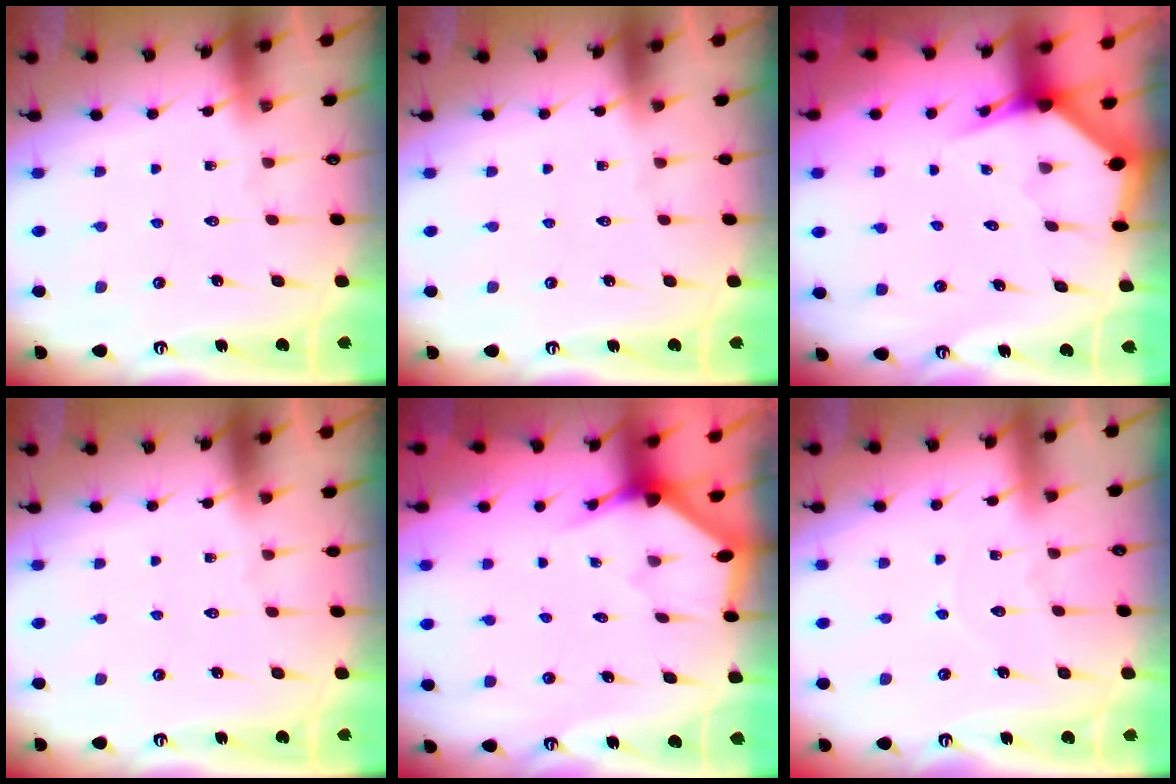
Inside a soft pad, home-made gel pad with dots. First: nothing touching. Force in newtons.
{"total": 0.0}
{"total": 3.4, "press": 3.4, "slide": 0.5}
{"total": 0.0}
{"total": 2.6, "press": 2.6, "slide": 0.2}
{"total": 4.3, "press": 4.3, "slide": 0.1}